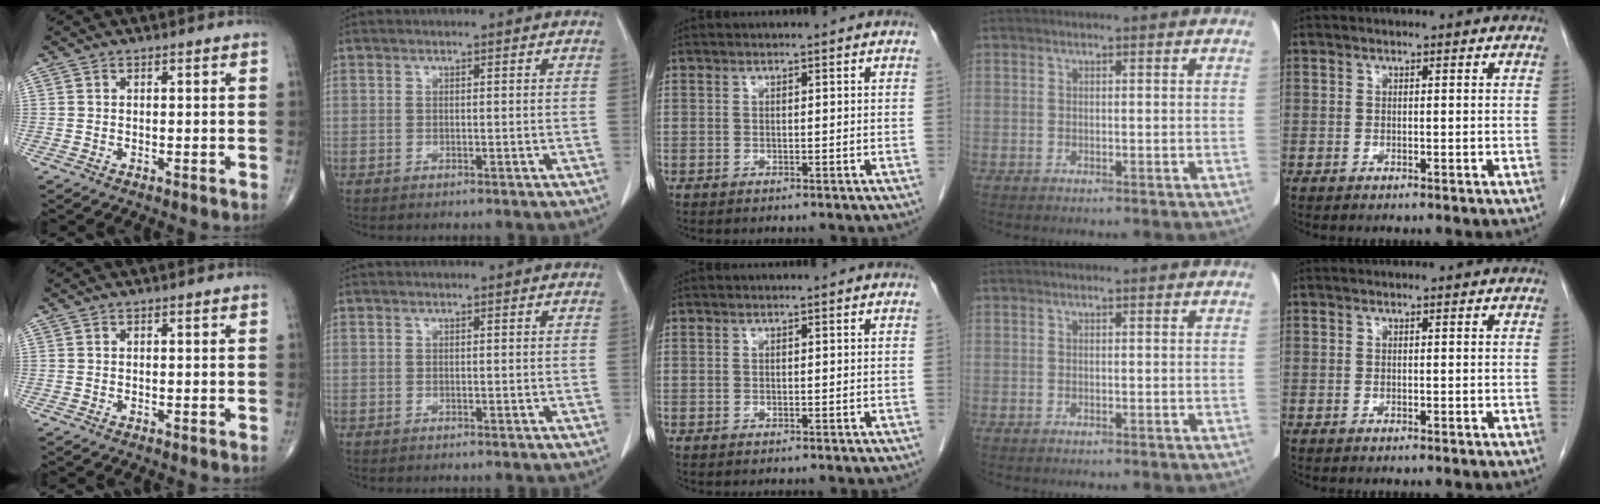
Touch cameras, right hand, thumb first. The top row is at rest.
{}